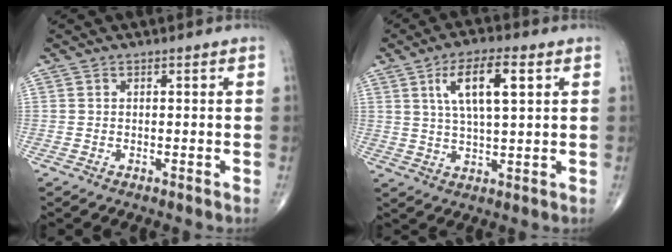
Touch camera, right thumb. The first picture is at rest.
{"total": 9.8, "force": [3.4, 3.2, 8.6], "torque": [-0.149, -0.004, 0.064]}